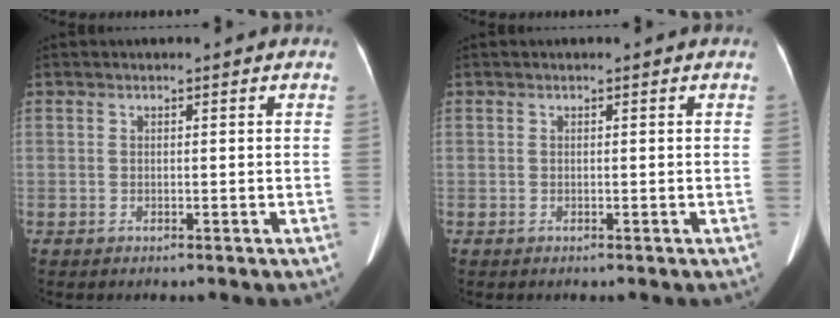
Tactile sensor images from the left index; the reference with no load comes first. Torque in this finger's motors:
{"motor_torque": [-0.04, -0.21, 0.00, 0.00]}